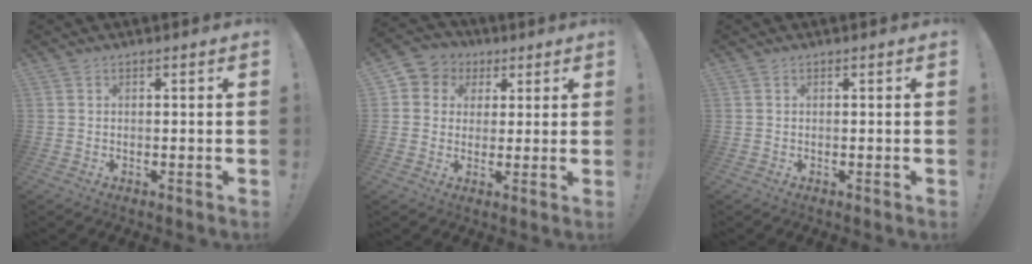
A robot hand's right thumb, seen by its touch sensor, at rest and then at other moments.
{"total": 6.4, "force": [1.1, 6.0, 1.7], "torque": [-0.018, 0.000, 0.025]}
{"total": 0.0}